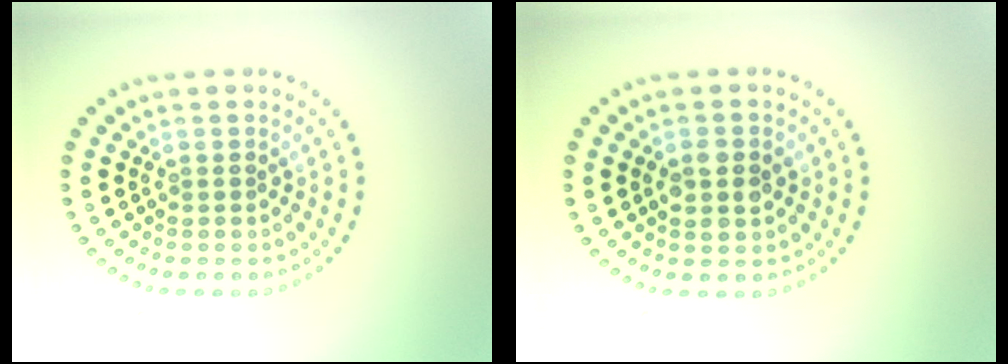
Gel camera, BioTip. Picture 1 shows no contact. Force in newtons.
{"total": 2.1, "press": 2.1, "slide": 0.1}